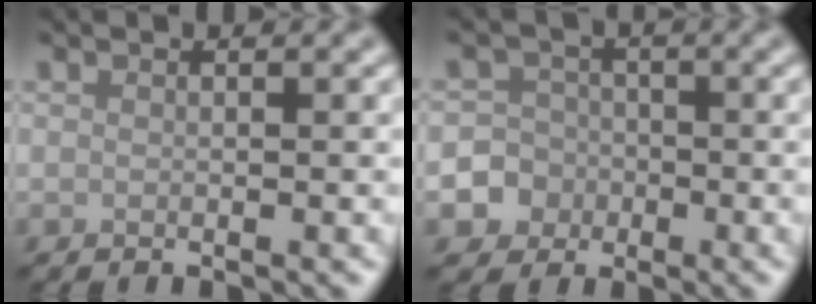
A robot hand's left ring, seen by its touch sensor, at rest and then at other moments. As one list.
[{"total": 6.6, "force": [-2.6, 6.0, 0.7], "torque": [-0.003, -0.003, -0.067]}]